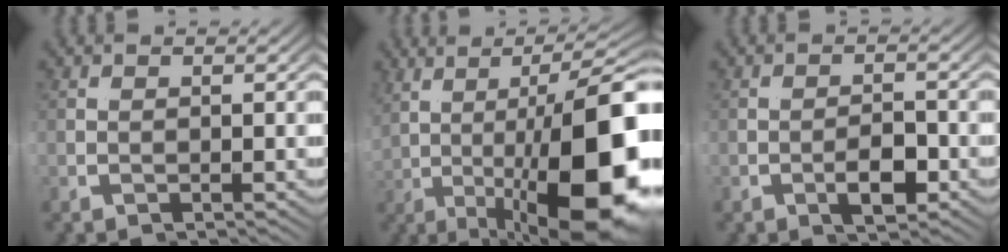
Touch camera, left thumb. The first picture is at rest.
{"total": 14.3, "force": [-1.6, 1.7, 14.1], "torque": [-0.185, 0.020, -0.013]}
{"total": 2.3, "force": [-1.0, 0.5, 2.0], "torque": [-0.036, 0.000, -0.016]}